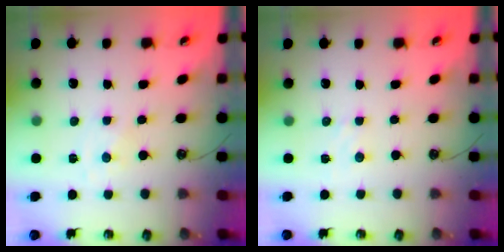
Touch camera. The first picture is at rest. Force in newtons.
{"total": 1.5, "press": 1.4, "slide": 0.3}